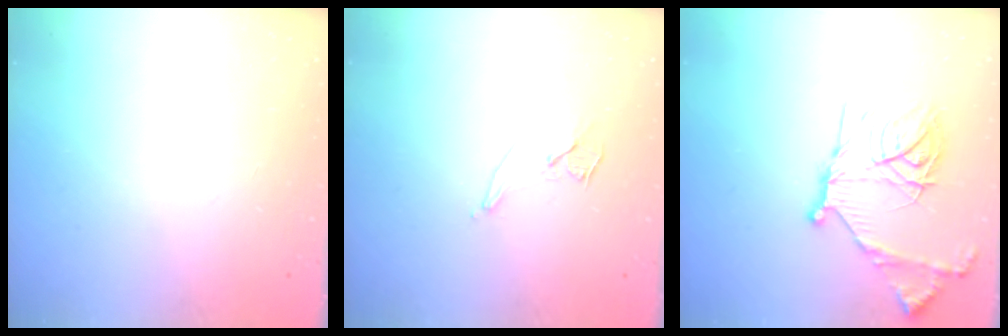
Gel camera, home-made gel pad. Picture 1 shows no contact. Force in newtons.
{"total": 7.4, "press": 6.8, "slide": 3.1}
{"total": 19.2, "press": 19.1, "slide": 1.7}